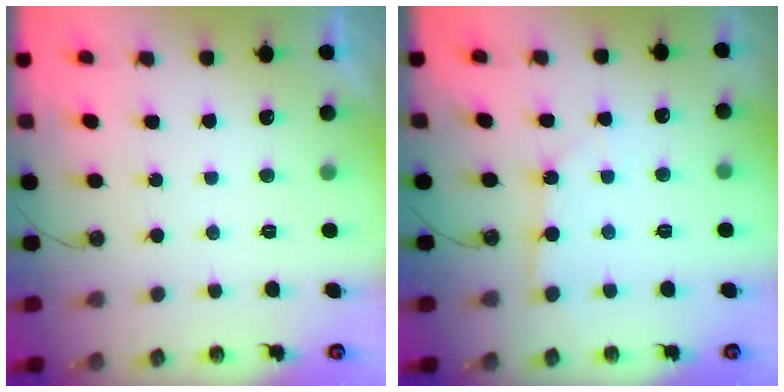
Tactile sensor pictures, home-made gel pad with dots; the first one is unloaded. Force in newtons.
{"total": 2.8, "press": 2.8, "slide": 0.2}